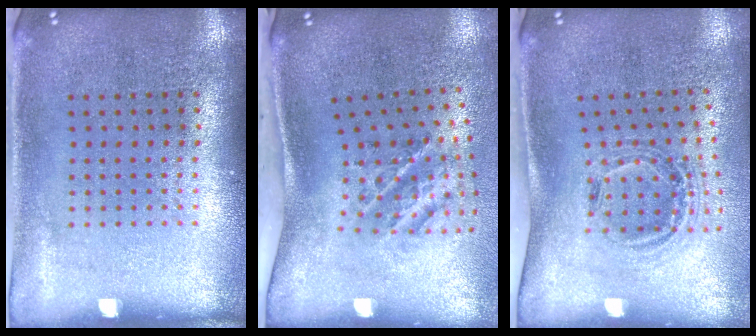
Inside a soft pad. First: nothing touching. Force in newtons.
{"total": 2.0, "press": 1.2, "slide": 1.5}
{"total": 1.2, "press": 1.0, "slide": 0.5}